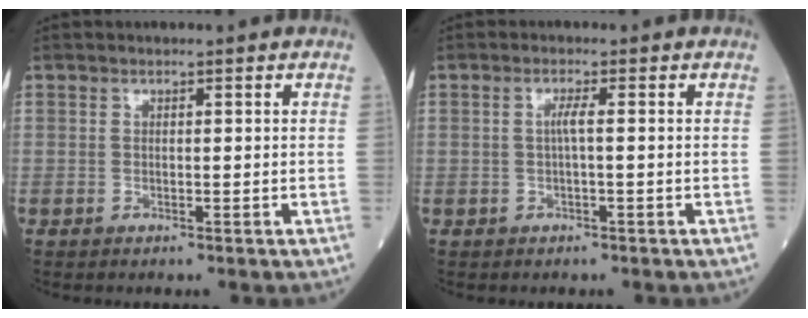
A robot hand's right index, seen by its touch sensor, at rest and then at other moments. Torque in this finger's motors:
{"motor_torque": [0.26, -0.02, 0.22, 0.03]}